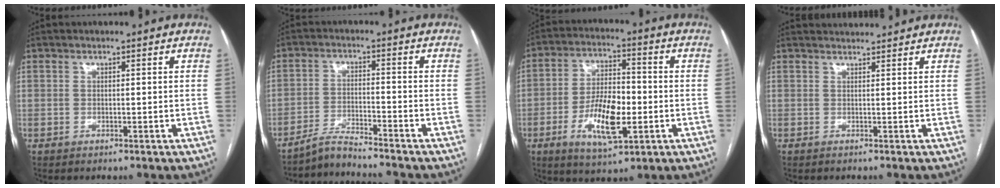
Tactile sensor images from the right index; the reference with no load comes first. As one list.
[{"total": 4.9, "force": [-4.8, -0.7, 1.0], "torque": [-0.019, -0.016, -0.088]}, {"total": 11.2, "force": [-3.2, 4.0, 10.0], "torque": [-0.194, 0.000, -0.054]}, {"total": 3.7, "force": [3.6, 0.2, 0.6], "torque": [-0.021, 0.036, 0.043]}]